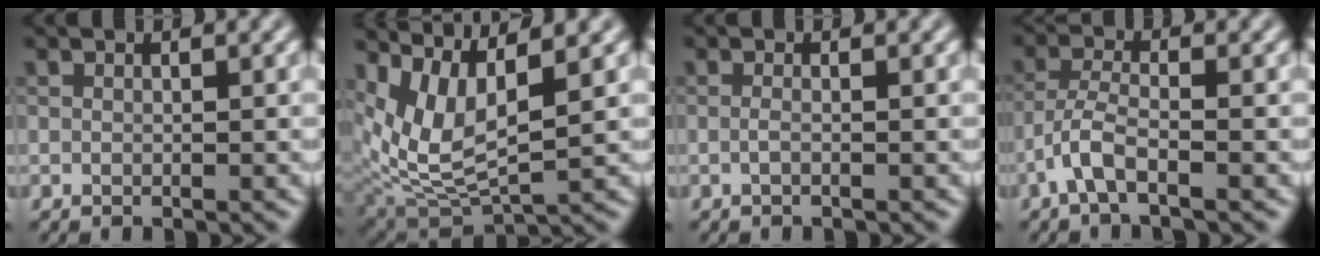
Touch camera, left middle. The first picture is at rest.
{"total": 6.1, "force": [2.9, 2.2, 4.9], "torque": [-0.115, -0.010, 0.066]}
{"total": 0.7, "force": [-0.2, 0.2, 0.7], "torque": [-0.014, -0.003, -0.006]}
{"total": 3.0, "force": [-1.7, 0.7, 2.4], "torque": [-0.052, 0.006, -0.043]}